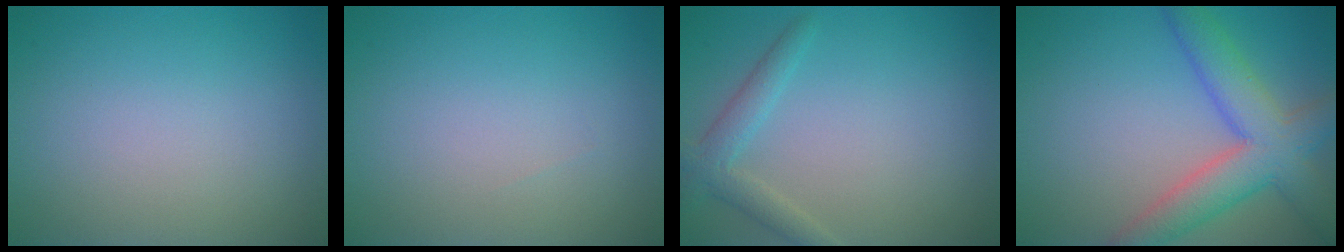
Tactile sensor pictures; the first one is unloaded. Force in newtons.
{"total": 0.0}
{"total": 2.4, "press": 2.4, "slide": 0.1}
{"total": 6.7, "press": 6.7, "slide": 0.3}